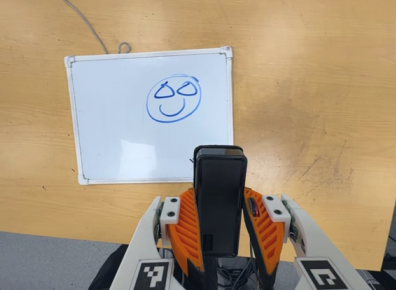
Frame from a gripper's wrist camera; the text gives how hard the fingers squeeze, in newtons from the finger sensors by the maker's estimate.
{"total": 4.9, "left": 3.1, "right": 6.6}